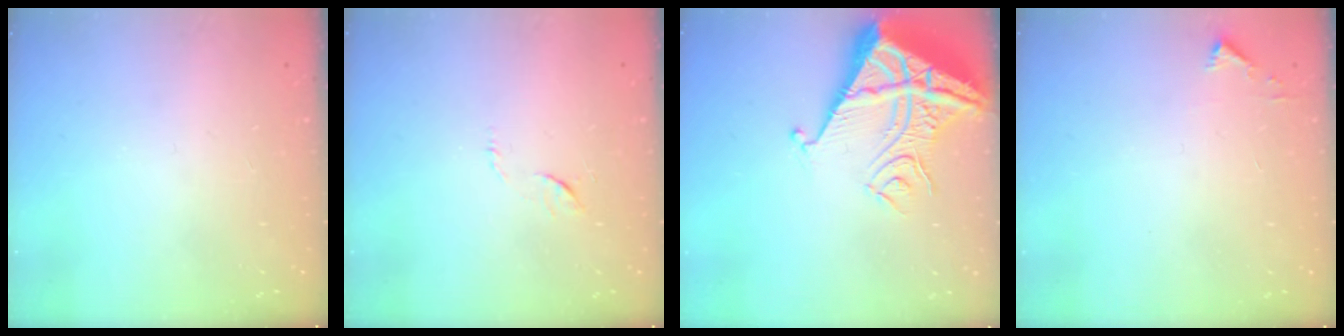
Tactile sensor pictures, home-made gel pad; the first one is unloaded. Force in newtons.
{"total": 4.6, "press": 4.5, "slide": 0.5}
{"total": 11.5, "press": 11.5, "slide": 1.2}
{"total": 2.3, "press": 2.3, "slide": 0.2}